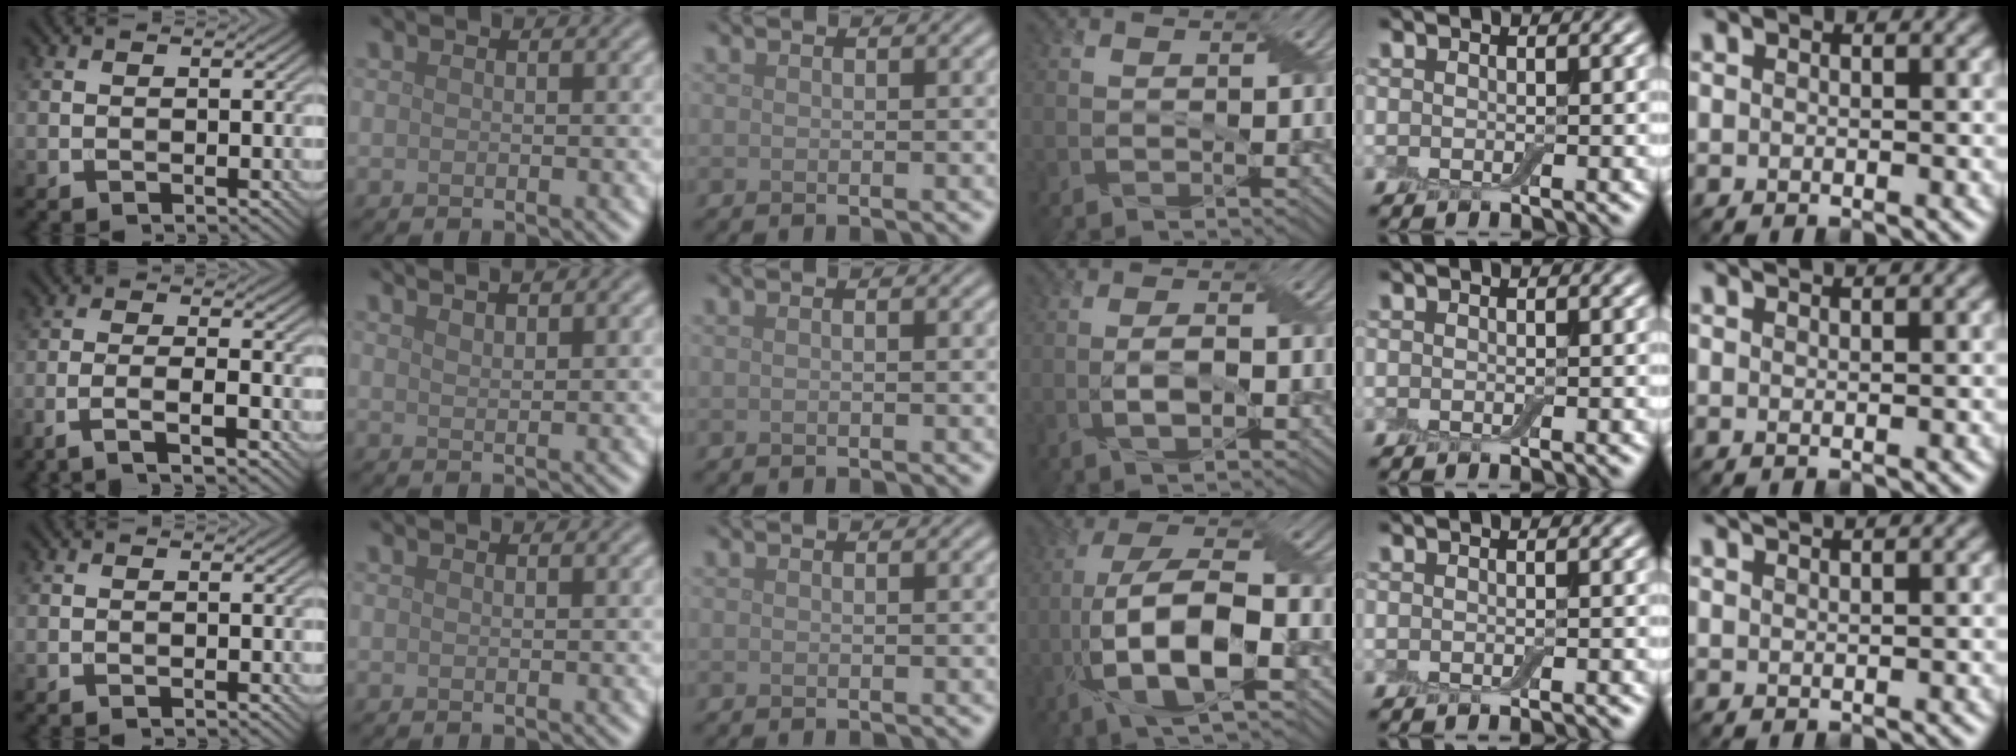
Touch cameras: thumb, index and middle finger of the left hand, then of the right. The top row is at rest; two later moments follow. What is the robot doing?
{"motion": "peel", "object": "bubble wrap"}